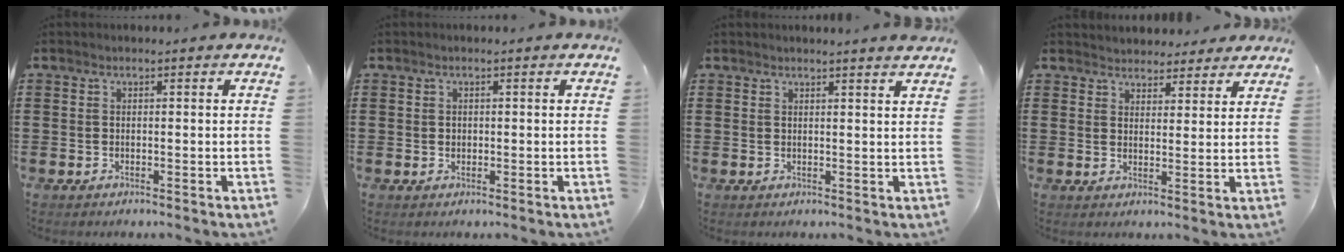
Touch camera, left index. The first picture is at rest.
{"total": 0.7, "force": [0.2, 0.6, 0.3], "torque": [-0.009, 0.005, 0.004]}
{"total": 1.8, "force": [1.7, -0.4, 0.5], "torque": [-0.013, -0.001, 0.033]}
{"total": 3.3, "force": [3.2, 1.0, -0.2], "torque": [-0.007, -0.005, 0.060]}